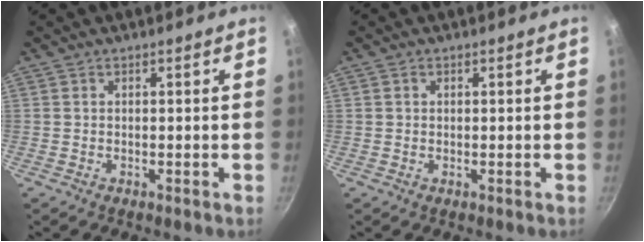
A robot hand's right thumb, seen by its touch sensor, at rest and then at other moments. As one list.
[{"total": 0.8, "force": [0.3, 0.7, 0.3], "torque": [-0.004, 0.003, 0.003]}]